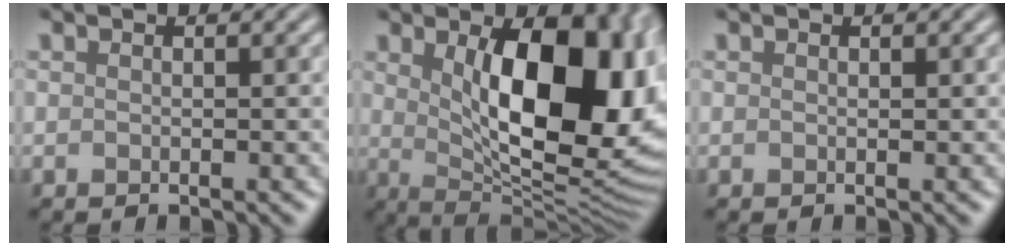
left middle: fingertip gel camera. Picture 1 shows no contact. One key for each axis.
{"total": 14.9, "fx": 2.5, "fy": 7.1, "fz": 12.9, "tx": -0.155, "ty": -0.006, "tz": 0.047}
{"total": 0.0}